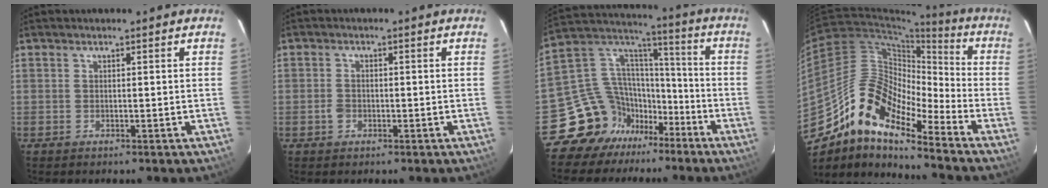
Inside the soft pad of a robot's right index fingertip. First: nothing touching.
{"total": 2.0, "force": [-0.8, 1.5, 1.0], "torque": [-0.023, 0.004, -0.015]}
{"total": 14.0, "force": [-9.6, 10.1, 1.2], "torque": [-0.046, 0.079, -0.166]}
{"total": 14.5, "force": [-11.0, 4.6, 8.2], "torque": [-0.131, 0.009, -0.224]}